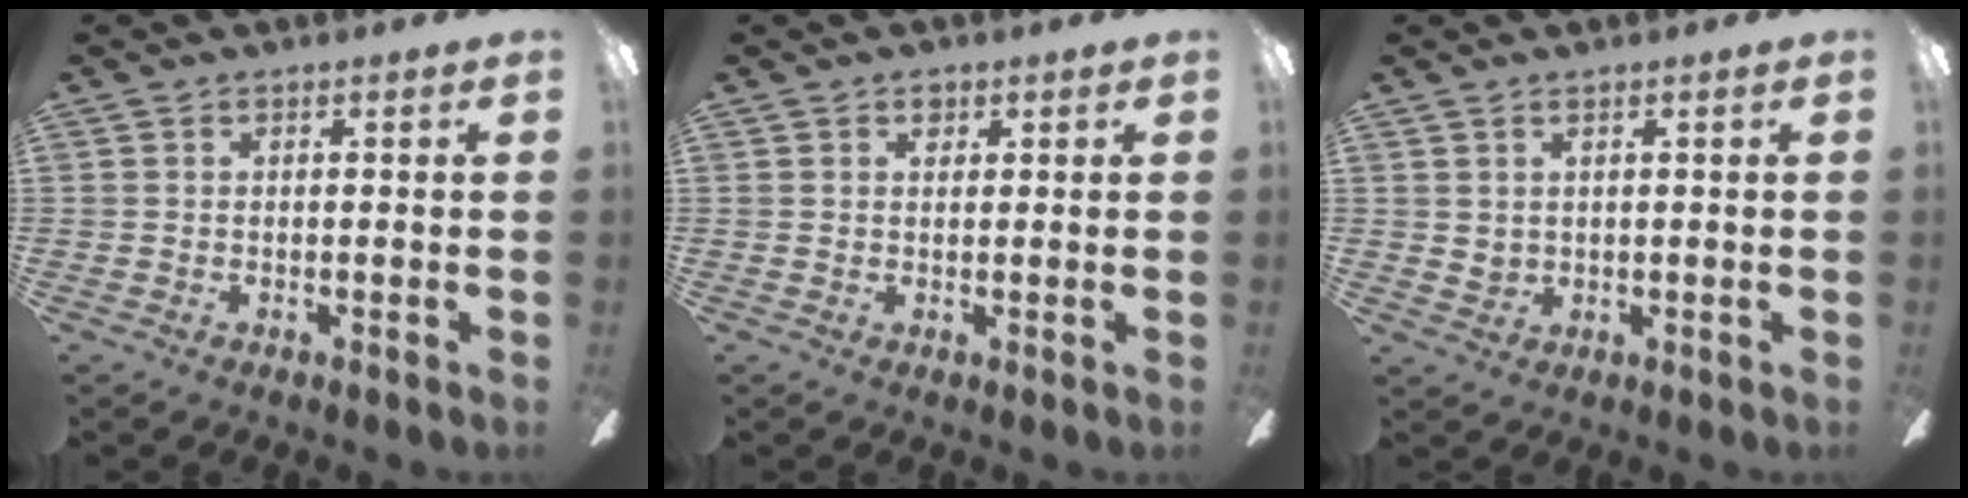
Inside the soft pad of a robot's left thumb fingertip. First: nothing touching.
{"total": 1.8, "force": [1.0, 1.2, 0.8], "torque": [-0.001, -0.003, 0.014]}
{"total": 1.9, "force": [1.3, 1.3, 0.6], "torque": [-0.013, 0.000, 0.024]}